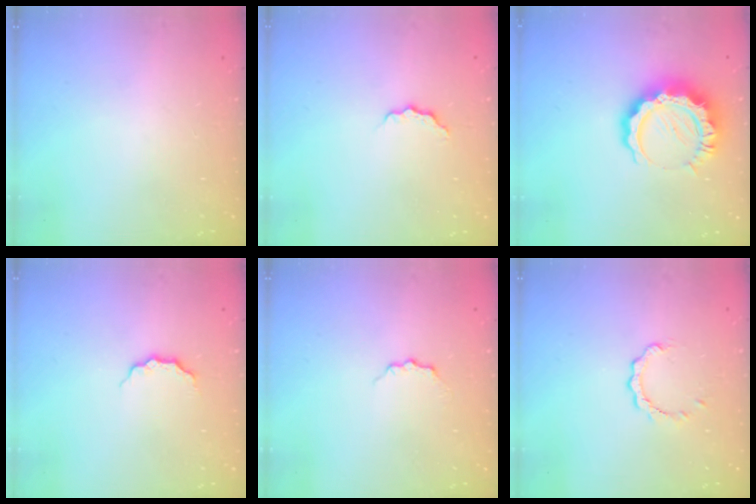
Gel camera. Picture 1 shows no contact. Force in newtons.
{"total": 4.1, "press": 4.1, "slide": 0.4}
{"total": 11.0, "press": 11.0, "slide": 1.1}
{"total": 2.7, "press": 2.6, "slide": 0.3}
{"total": 3.9, "press": 3.9, "slide": 0.5}
{"total": 2.8, "press": 2.8, "slide": 0.3}